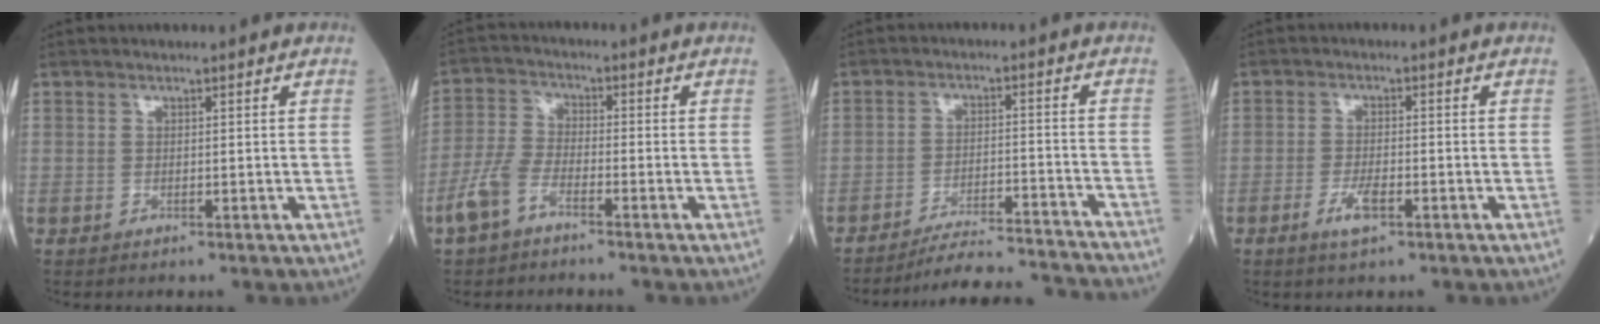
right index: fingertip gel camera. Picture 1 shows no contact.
{"total": 5.5, "force": [-3.5, 2.2, 3.7], "torque": [-0.095, -0.001, -0.076]}
{"total": 14.9, "force": [-14.6, -0.4, 3.1], "torque": [-0.040, -0.005, -0.201]}
{"total": 3.6, "force": [-1.8, 0.9, 2.9], "torque": [-0.060, -0.002, -0.032]}